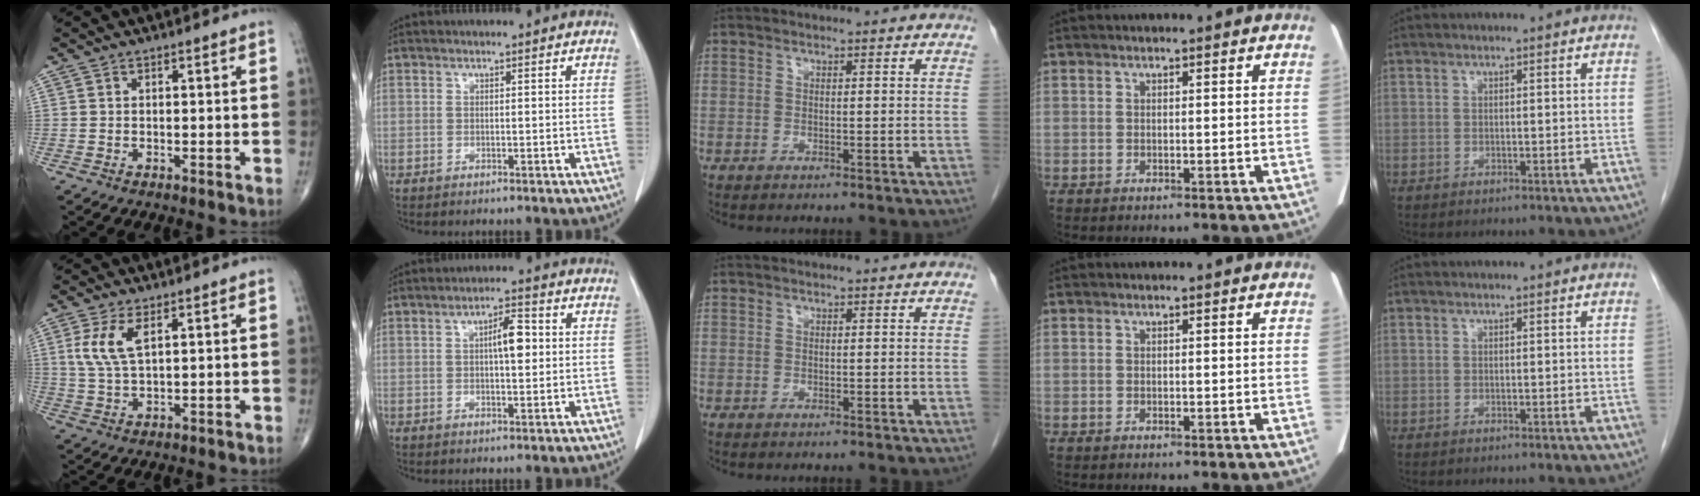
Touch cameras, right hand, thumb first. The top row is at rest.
{"thumb": {"total": 6.5, "force": [2.4, 2.6, 5.5], "torque": [-0.126, -0.003, 0.055]}, "index": {"total": 4.8, "force": [0.7, 1.4, 4.6], "torque": [-0.076, 0.009, 0.010]}}